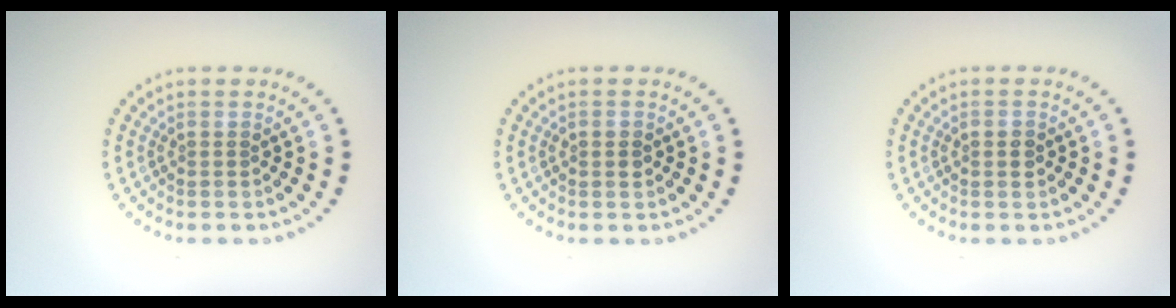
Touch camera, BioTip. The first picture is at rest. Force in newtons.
{"total": 1.4, "press": 1.4, "slide": 0.2}
{"total": 1.4, "press": 1.4, "slide": 0.2}